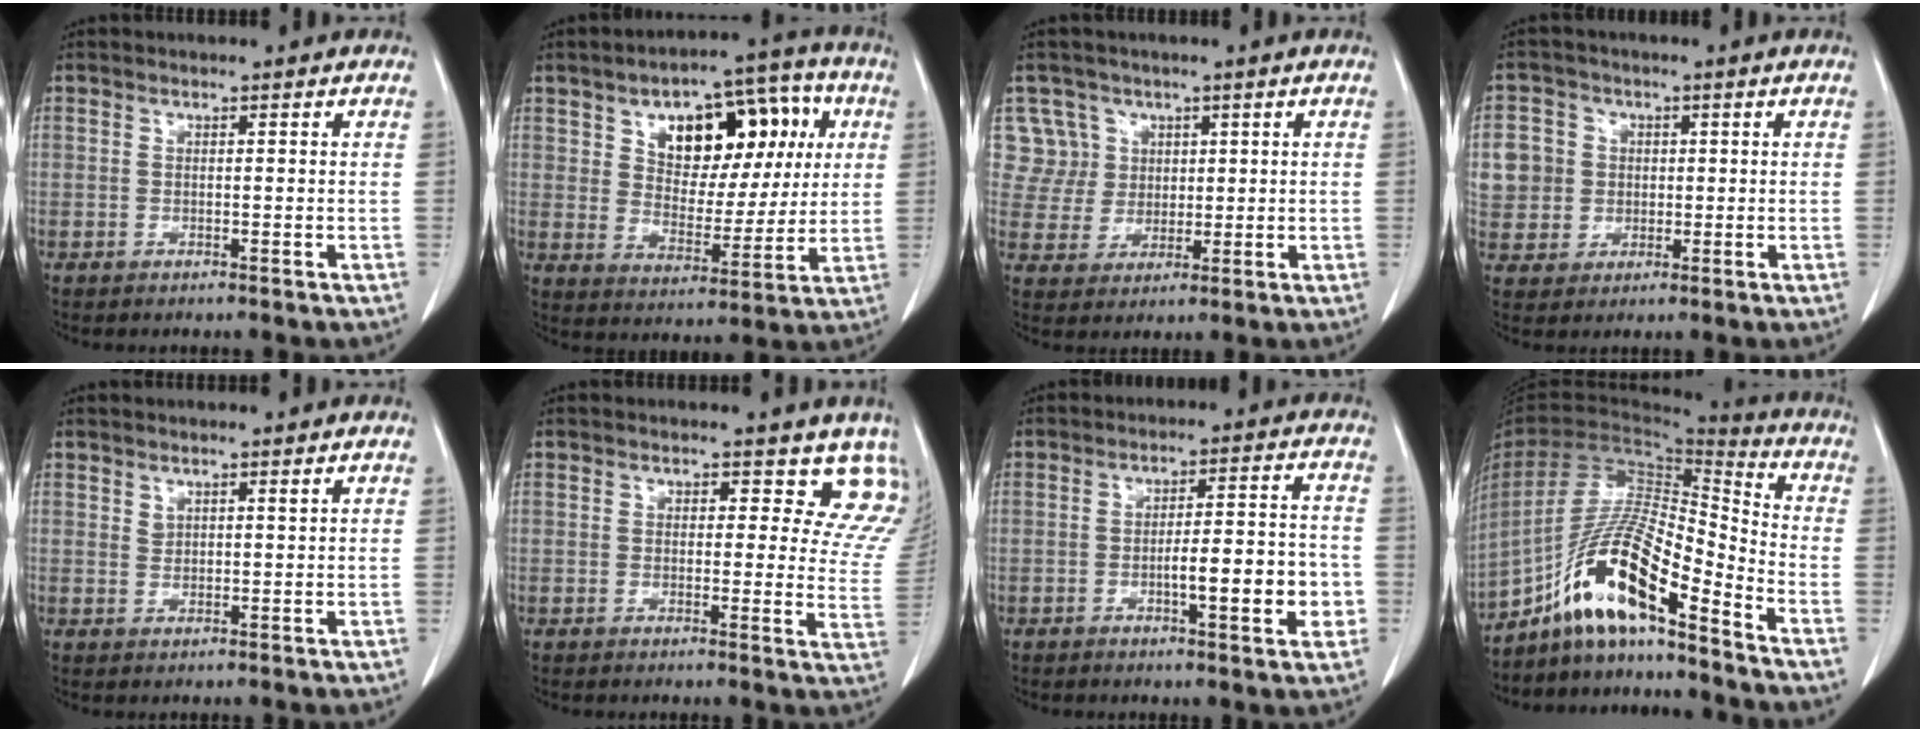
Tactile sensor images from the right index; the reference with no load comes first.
{"total": 15.9, "force": [5.5, 8.6, 12.1], "torque": [-0.164, 0.040, 0.092]}
{"total": 6.4, "force": [2.5, 5.8, -0.4], "torque": [0.016, 0.015, 0.059]}
{"total": 8.3, "force": [1.2, 8.1, 1.5], "torque": [-0.047, 0.027, 0.034]}
{"total": 1.3, "force": [1.1, 0.4, 0.5], "torque": [-0.011, -0.001, 0.024]}
{"total": 8.5, "force": [7.5, 3.7, 1.9], "torque": [0.016, -0.022, 0.052]}
{"total": 9.2, "force": [-2.6, 1.6, 8.7], "torque": [-0.124, 0.012, -0.033]}
{"total": 14.4, "force": [-10.0, 1.7, 10.2], "torque": [-0.193, 0.008, -0.182]}